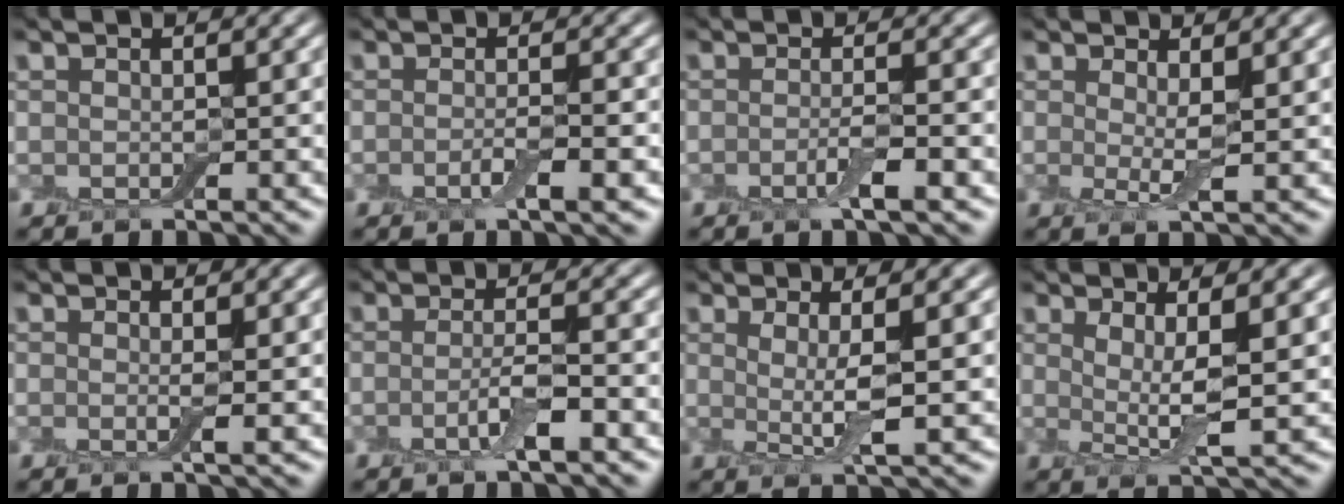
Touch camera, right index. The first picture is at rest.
{"total": 2.1, "force": [-0.7, 0.3, 2.0], "torque": [-0.037, -0.004, -0.016]}
{"total": 2.3, "force": [-0.7, 0.4, 2.1], "torque": [-0.039, -0.003, -0.017]}
{"total": 2.1, "force": [0.6, 0.3, 2.0], "torque": [-0.038, -0.012, 0.009]}
{"total": 1.4, "force": [0.1, 0.2, 1.4], "torque": [-0.022, -0.004, -0.003]}
{"total": 3.0, "force": [-0.9, 0.5, 2.8], "torque": [-0.053, -0.001, -0.022]}
{"total": 3.9, "force": [0.8, 0.7, 3.7], "torque": [-0.064, -0.009, 0.015]}
{"total": 4.1, "force": [1.2, 0.8, 3.9], "torque": [-0.067, -0.007, 0.021]}